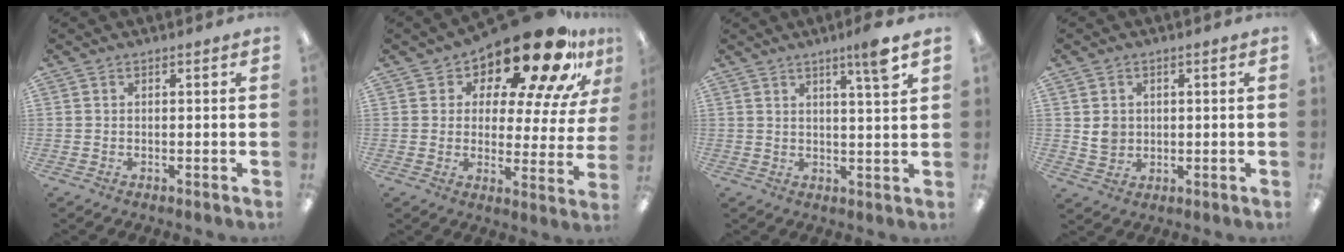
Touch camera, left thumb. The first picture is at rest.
{"total": 19.5, "force": [15.1, 6.0, 10.8], "torque": [-0.168, -0.114, 0.251]}
{"total": 5.9, "force": [3.7, 0.1, 4.5], "torque": [-0.067, -0.017, 0.054]}
{"total": 4.0, "force": [0.9, 3.8, 1.2], "torque": [-0.006, -0.003, 0.012]}